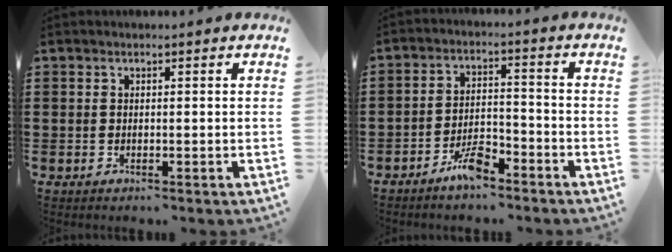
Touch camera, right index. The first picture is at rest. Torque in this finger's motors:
{"motor_torque": [0.94, -0.33, 0.18, 0.04]}